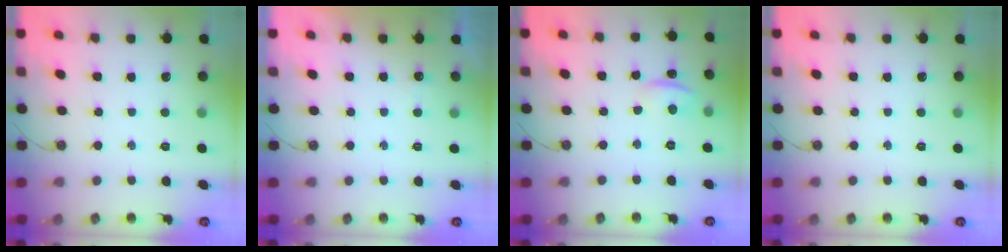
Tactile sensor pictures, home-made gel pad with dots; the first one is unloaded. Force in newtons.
{"total": 2.9, "press": 2.8, "slide": 0.7}
{"total": 8.7, "press": 1.6, "slide": 8.5}
{"total": 0.0}